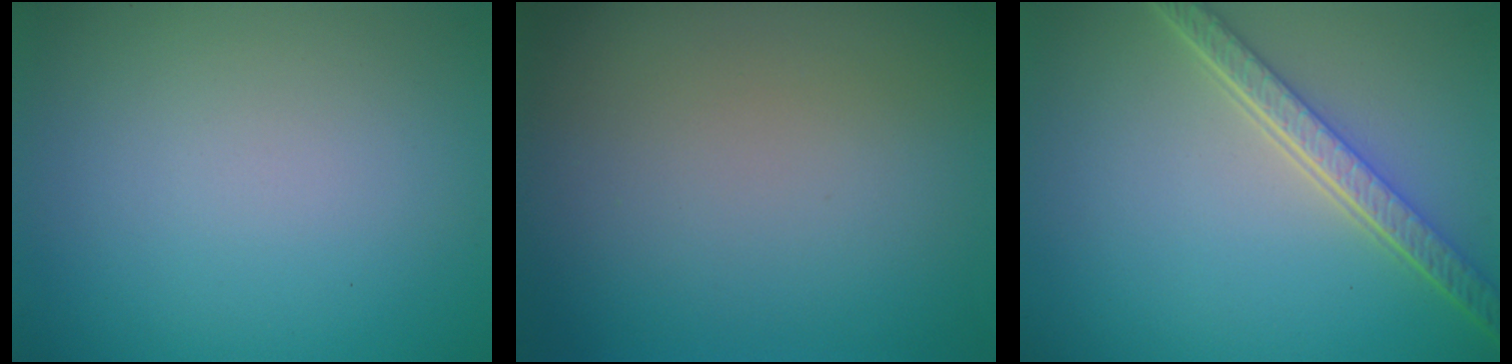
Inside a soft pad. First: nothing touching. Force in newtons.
{"total": 0.0}
{"total": 5.0, "press": 3.7, "slide": 3.4}